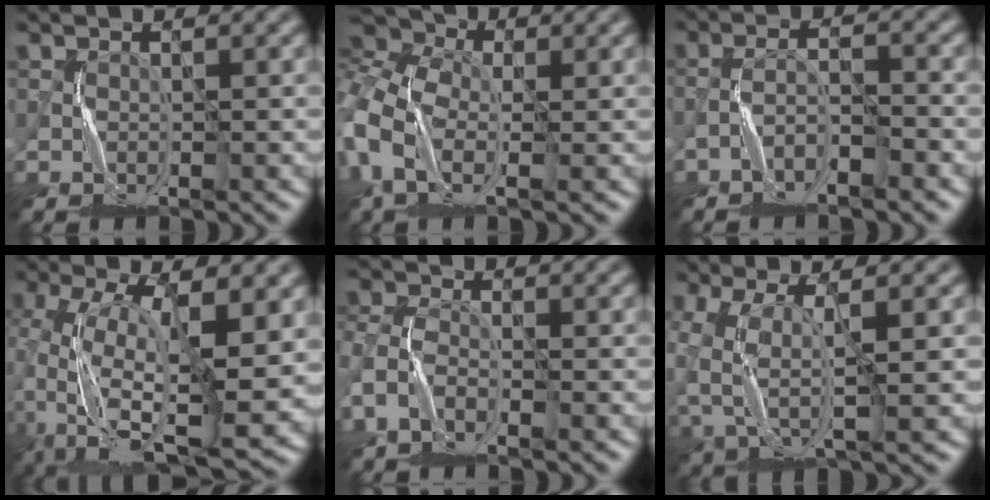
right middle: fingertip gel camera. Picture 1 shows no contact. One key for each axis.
{"total": 9.9, "fx": -0.1, "fy": 6.7, "fz": 7.3, "tx": -0.197, "ty": -0.002, "tz": 0.002}
{"total": 2.4, "fx": -2.0, "fy": 0.3, "fz": 1.2, "tx": -0.023, "ty": 0.014, "tz": -0.042}
{"total": 13.0, "fx": -2.3, "fy": 5.2, "fz": 11.7, "tx": -0.226, "ty": -0.011, "tz": -0.042}
{"total": 3.8, "fx": -2.2, "fy": 2.2, "fz": 2.1, "tx": -0.056, "ty": 0.001, "tz": -0.059}
{"total": 5.3, "fx": -0.7, "fy": 2.6, "fz": 4.6, "tx": -0.118, "ty": 0.001, "tz": -0.015}